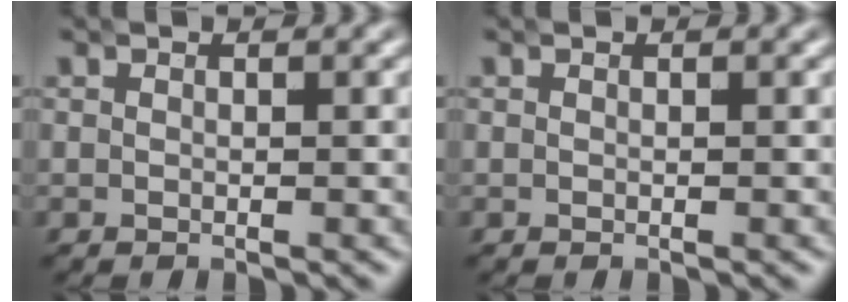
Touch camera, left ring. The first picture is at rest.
{"total": 0.0}